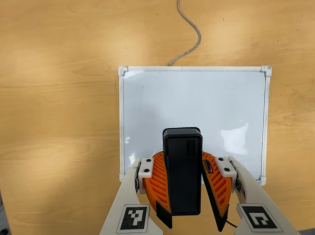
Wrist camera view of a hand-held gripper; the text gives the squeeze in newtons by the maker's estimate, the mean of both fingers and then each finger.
{"total": 8.7, "left": 8.9, "right": 8.5}